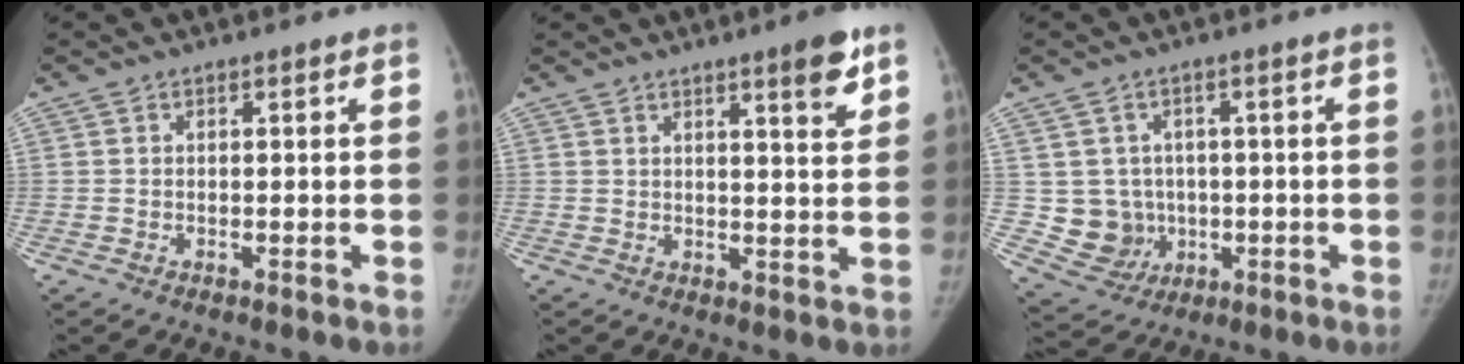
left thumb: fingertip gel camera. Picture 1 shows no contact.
{"total": 6.0, "force": [3.7, 1.0, 4.6], "torque": [-0.056, -0.023, 0.051]}
{"total": 7.7, "force": [-0.2, 7.3, 2.3], "torque": [-0.005, 0.005, 0.012]}